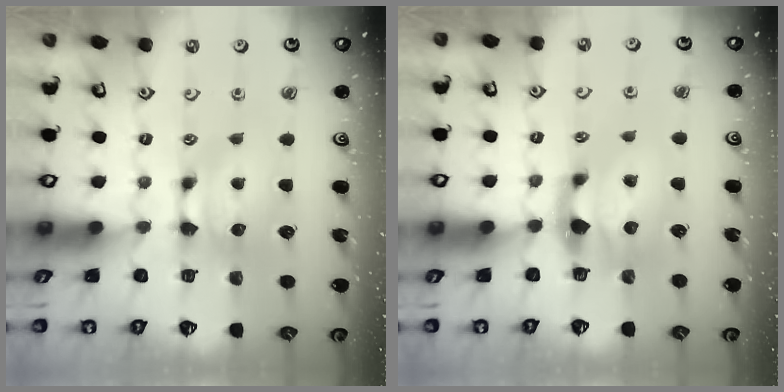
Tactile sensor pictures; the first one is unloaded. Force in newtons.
{"total": 2.2, "press": 1.7, "slide": 1.4}